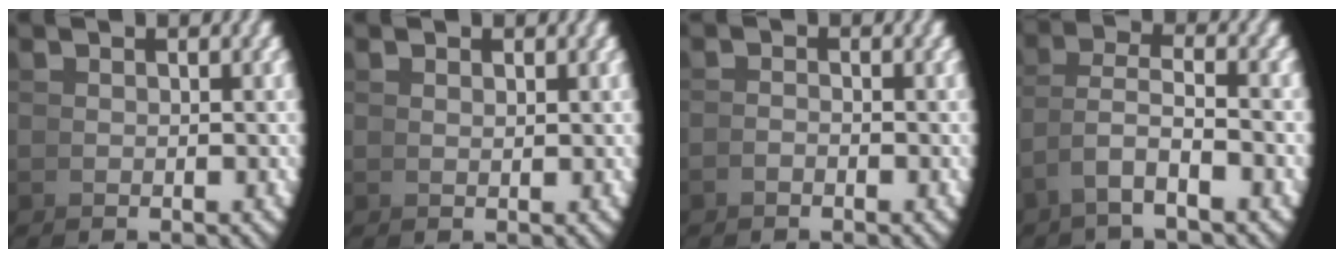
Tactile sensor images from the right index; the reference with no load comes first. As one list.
[{"total": 1.1, "force": [0.8, -0.7, -0.1], "torque": [0.003, 0.000, 0.019]}, {"total": 1.4, "force": [-0.8, -1.2, -0.3], "torque": [0.012, 0.003, -0.018]}, {"total": 3.3, "force": [0.4, 1.6, 2.9], "torque": [-0.062, -0.005, 0.010]}]